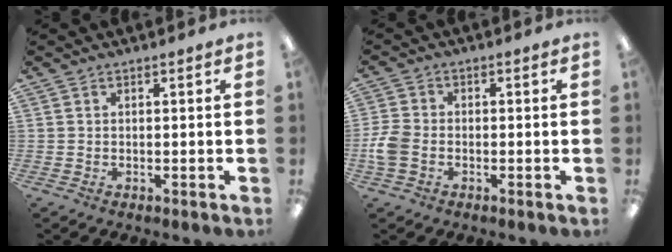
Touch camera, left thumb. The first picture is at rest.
{"total": 5.4, "force": [-1.6, 3.8, 3.5], "torque": [-0.074, 0.009, -0.029]}